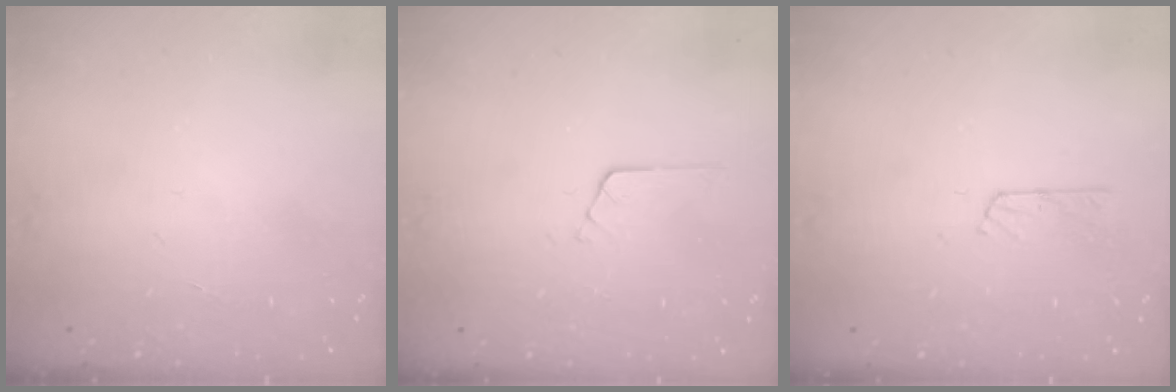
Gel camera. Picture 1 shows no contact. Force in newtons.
{"total": 2.7, "press": 2.7, "slide": 0.2}
{"total": 3.1, "press": 3.1, "slide": 0.3}